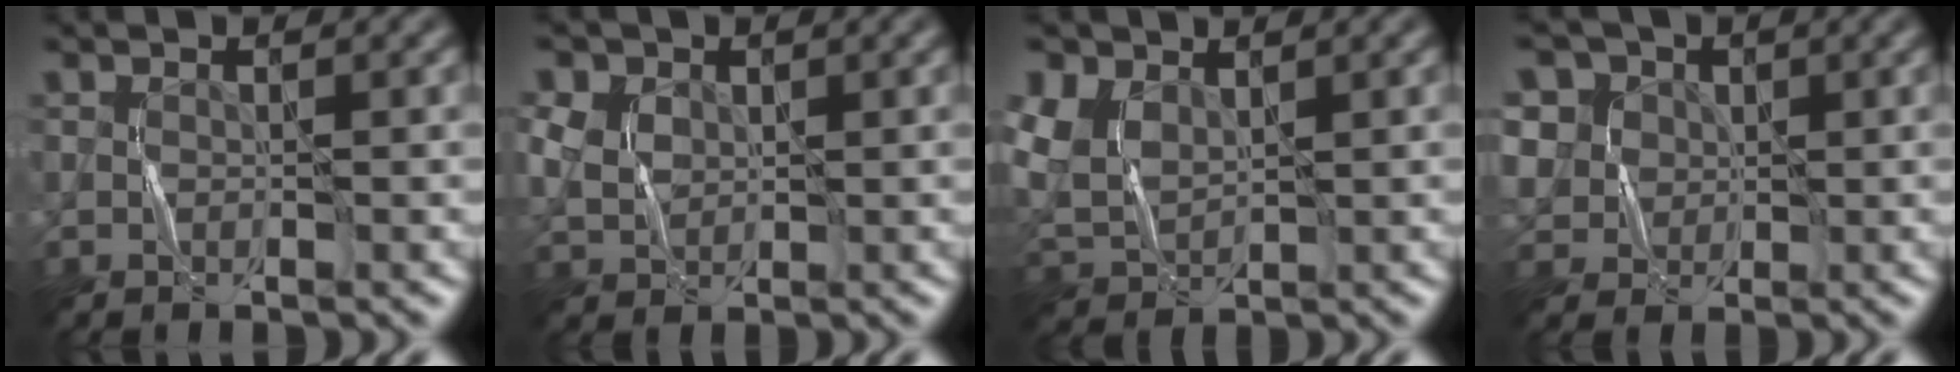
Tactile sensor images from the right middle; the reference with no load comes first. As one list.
[{"total": 3.9, "force": [1.3, 3.1, 1.9], "torque": [-0.059, 0.011, 0.031]}, {"total": 4.1, "force": [1.7, 2.9, 2.3], "torque": [-0.064, -0.003, 0.036]}, {"total": 6.7, "force": [3.1, 5.4, 2.3], "torque": [-0.059, 0.012, 0.046]}]